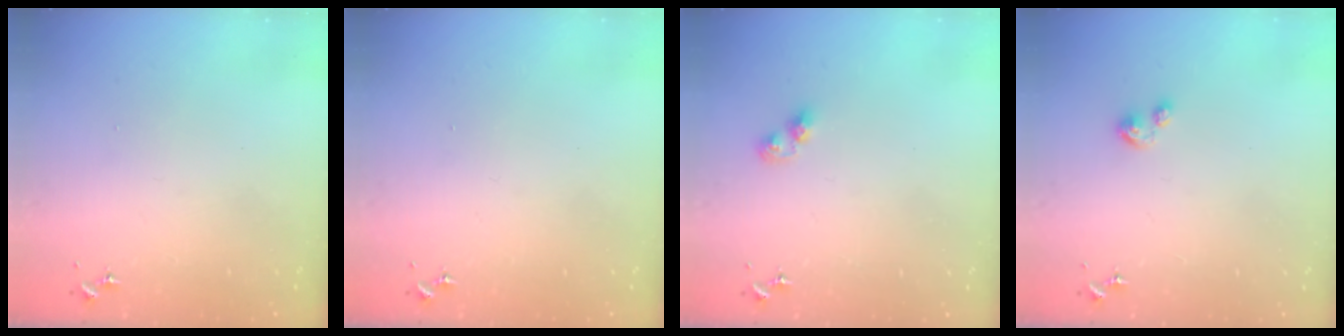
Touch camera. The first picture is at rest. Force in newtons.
{"total": 0.0}
{"total": 5.8, "press": 5.8, "slide": 0.7}
{"total": 3.4, "press": 3.3, "slide": 0.4}